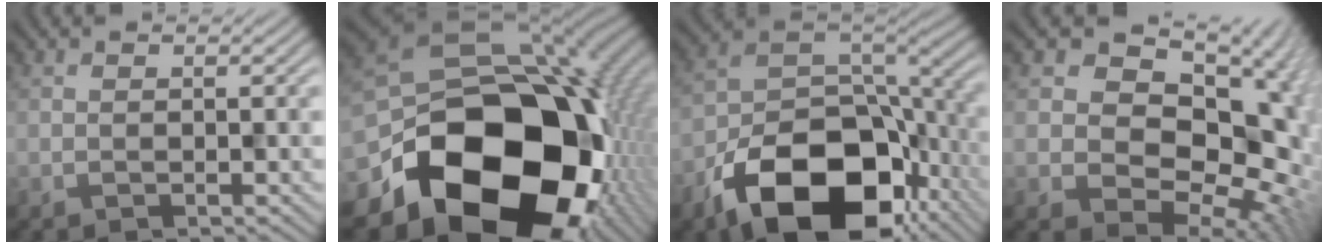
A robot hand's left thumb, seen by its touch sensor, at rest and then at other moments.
{"total": 23.1, "force": [-7.3, 16.8, 14.1], "torque": [-0.299, -0.070, -0.093]}
{"total": 18.0, "force": [-9.2, 10.5, 11.3], "torque": [-0.205, -0.045, -0.162]}
{"total": 17.2, "force": [2.0, 12.8, 11.3], "torque": [-0.170, 0.006, 0.047]}